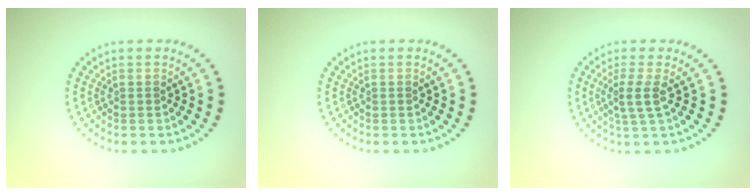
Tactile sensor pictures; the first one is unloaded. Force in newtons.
{"total": 0.0}
{"total": 2.1, "press": 1.6, "slide": 1.4}